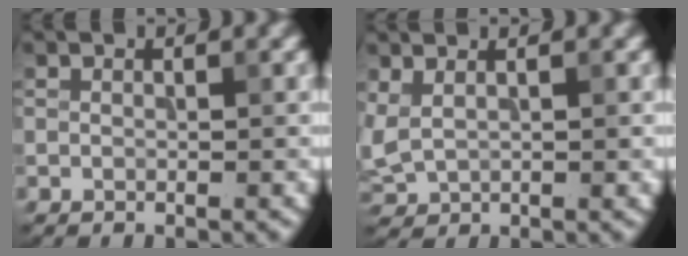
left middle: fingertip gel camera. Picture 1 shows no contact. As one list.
[{"total": 2.2, "force": [1.3, 1.0, 1.6], "torque": [-0.036, 0.004, 0.032]}]